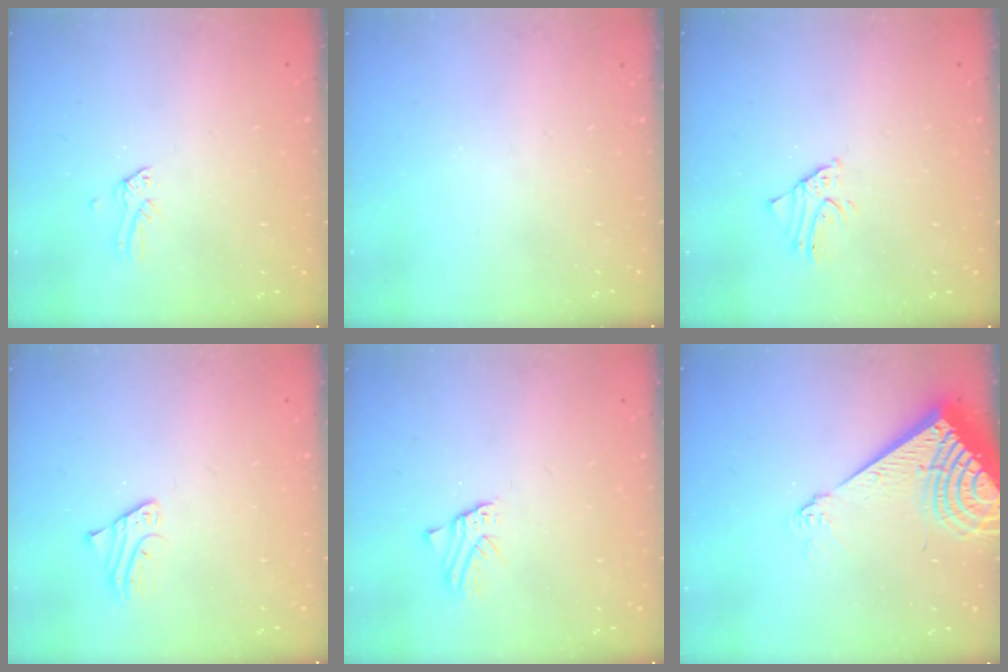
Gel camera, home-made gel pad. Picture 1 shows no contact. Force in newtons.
{"total": 0.0}
{"total": 1.5, "press": 1.5, "slide": 0.1}
{"total": 2.4, "press": 2.4, "slide": 0.2}
{"total": 1.6, "press": 1.6, "slide": 0.3}
{"total": 12.9, "press": 12.8, "slide": 1.7}